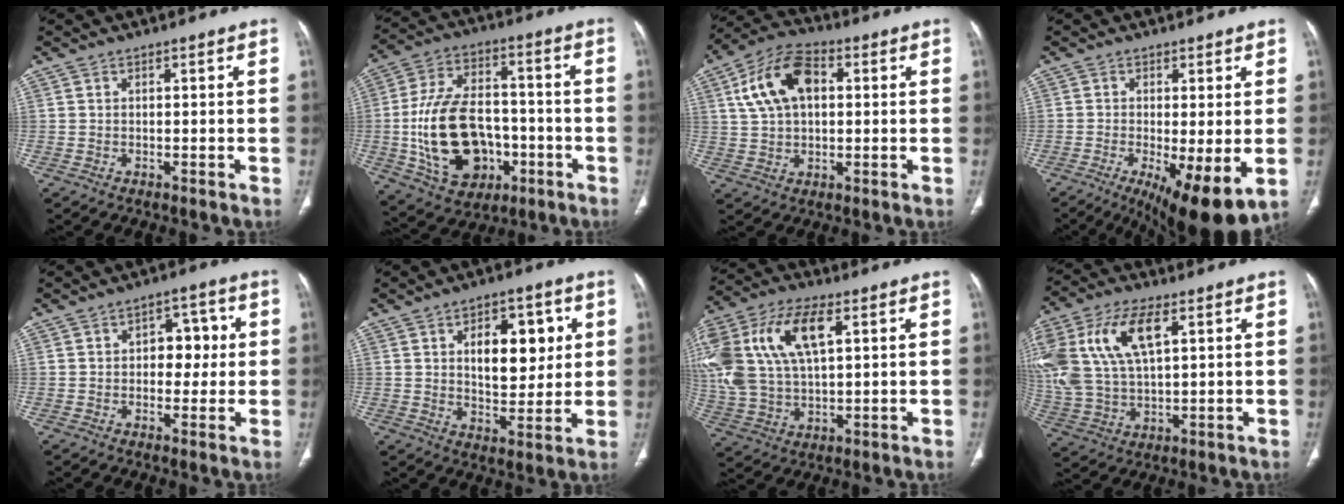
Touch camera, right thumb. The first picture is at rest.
{"total": 20.6, "force": [-4.2, 13.9, 14.6], "torque": [-0.244, 0.027, -0.055]}
{"total": 13.1, "force": [3.2, 7.9, 10.0], "torque": [-0.179, 0.019, 0.052]}
{"total": 12.2, "force": [-3.5, 3.4, 11.2], "torque": [-0.170, -0.024, -0.047]}
{"total": 7.0, "force": [0.8, 4.7, 5.1], "torque": [-0.032, 0.012, 0.009]}
{"total": 12.8, "force": [3.5, 7.3, 10.0], "torque": [-0.101, -0.013, 0.057]}
{"total": 22.9, "force": [6.9, 12.2, 18.1], "torque": [-0.414, 0.016, 0.130]}
{"total": 20.4, "force": [6.9, 10.7, 16.0], "torque": [-0.365, 0.003, 0.133]}